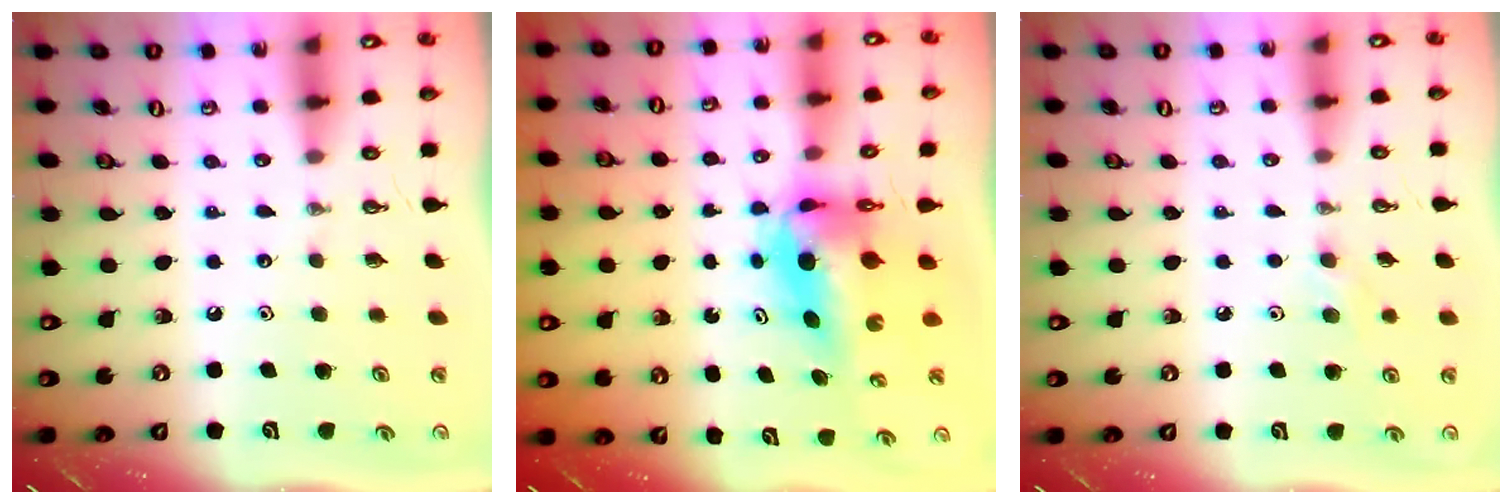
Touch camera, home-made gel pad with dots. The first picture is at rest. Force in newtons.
{"total": 7.1, "press": 7.0, "slide": 0.9}
{"total": 7.2, "press": 6.2, "slide": 3.7}